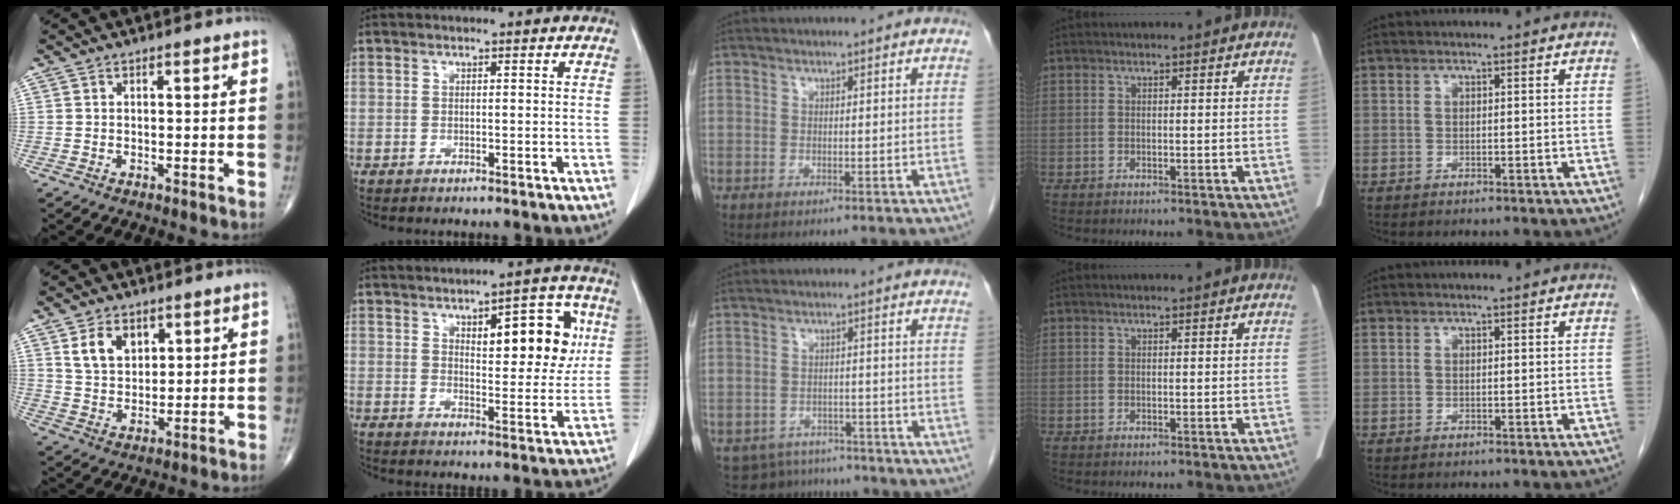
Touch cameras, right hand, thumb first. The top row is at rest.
{"thumb": {"total": 7.3, "force": [3.4, 4.9, 4.3], "torque": [-0.057, -0.020, 0.067]}, "index": {"total": 10.8, "force": [3.7, 3.9, 9.4], "torque": [-0.119, 0.016, 0.053]}, "middle": {"total": 7.4, "force": [-6.7, 3.1, -0.5], "torque": [0.014, 0.017, -0.085]}}